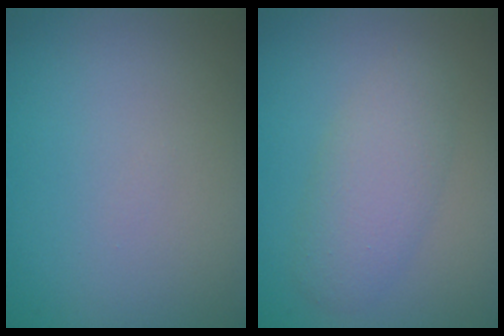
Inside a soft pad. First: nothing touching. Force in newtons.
{"total": 3.4, "press": 3.4, "slide": 0.2}